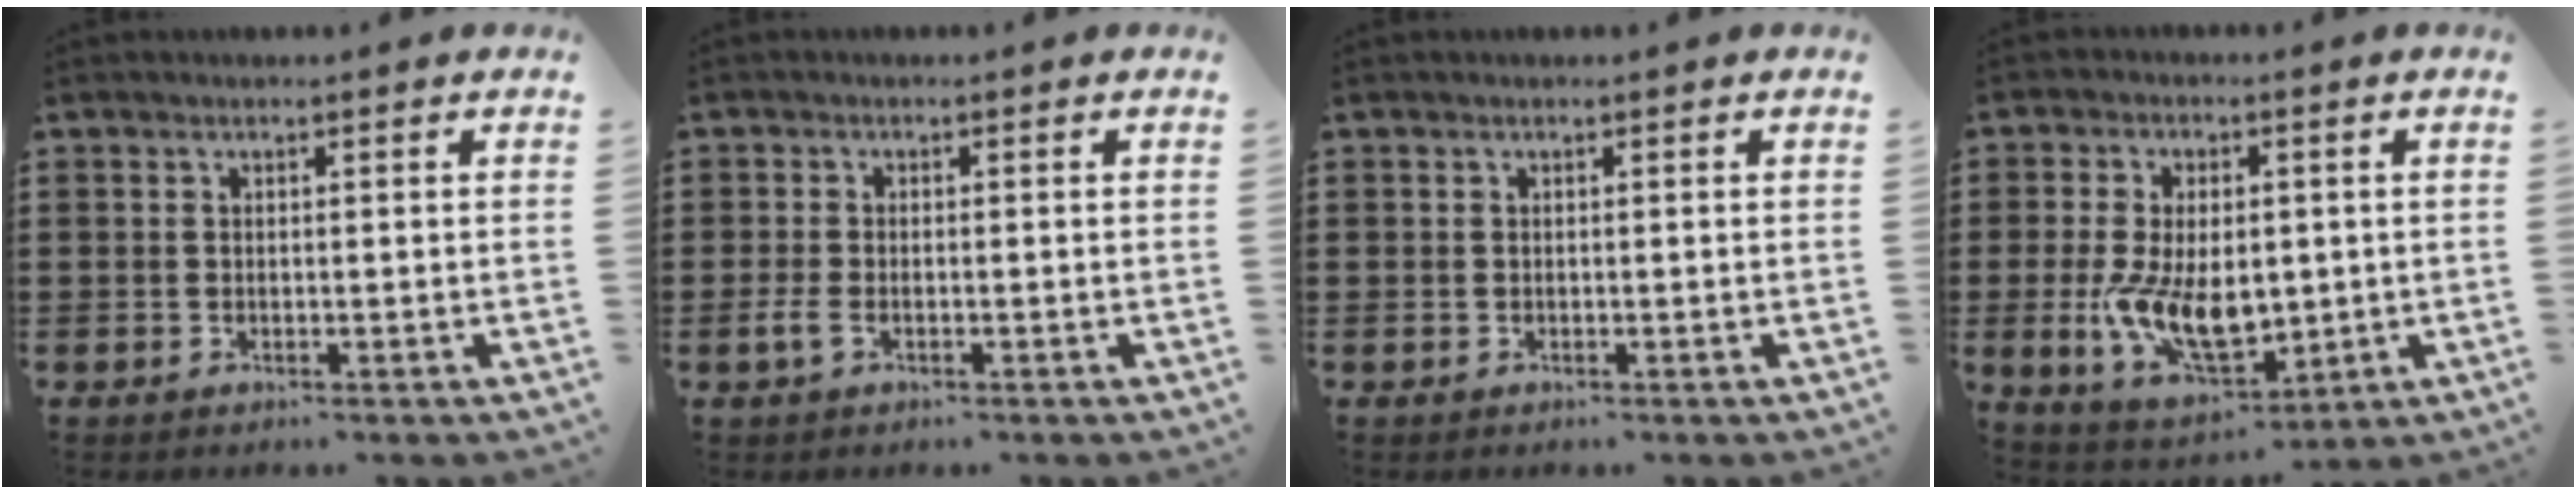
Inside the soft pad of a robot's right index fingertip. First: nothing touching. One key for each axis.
{"total": 1.9, "fx": -0.8, "fy": 1.0, "fz": 1.5, "tx": -0.043, "ty": -0.007, "tz": -0.020}
{"total": 0.0}
{"total": 10.9, "fx": -1.2, "fy": 6.4, "fz": 8.8, "tx": -0.170, "ty": -0.002, "tz": -0.018}